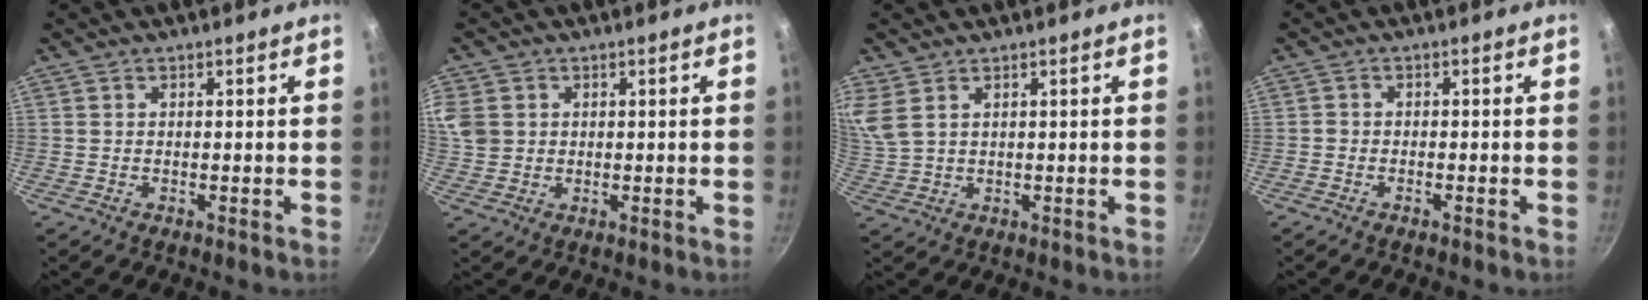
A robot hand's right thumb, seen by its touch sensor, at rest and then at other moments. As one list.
[{"total": 9.7, "force": [2.2, 8.3, 4.5], "torque": [-0.112, 0.014, 0.049]}, {"total": 4.7, "force": [2.9, 2.2, 3.0], "torque": [-0.063, -0.008, 0.066]}, {"total": 1.1, "force": [-0.9, 0.3, 0.6], "torque": [-0.021, 0.008, -0.020]}]